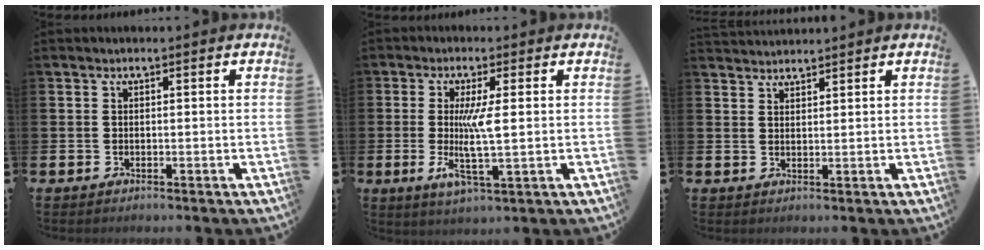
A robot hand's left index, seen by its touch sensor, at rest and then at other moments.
{"total": 5.7, "force": [0.2, 0.6, 5.7], "torque": [-0.115, -0.006, 0.000]}
{"total": 2.4, "force": [2.3, 0.3, -0.1], "torque": [0.005, -0.010, 0.042]}